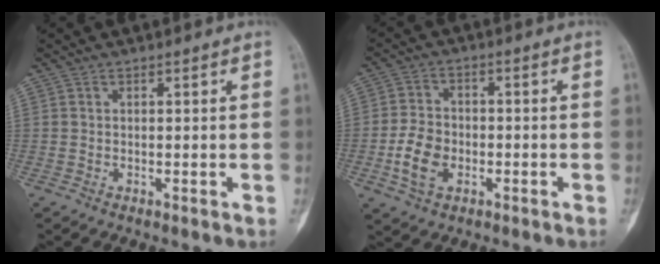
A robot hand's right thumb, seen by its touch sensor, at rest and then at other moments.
{"total": 7.7, "force": [-2.4, 5.3, 5.0], "torque": [-0.091, 0.011, -0.046]}